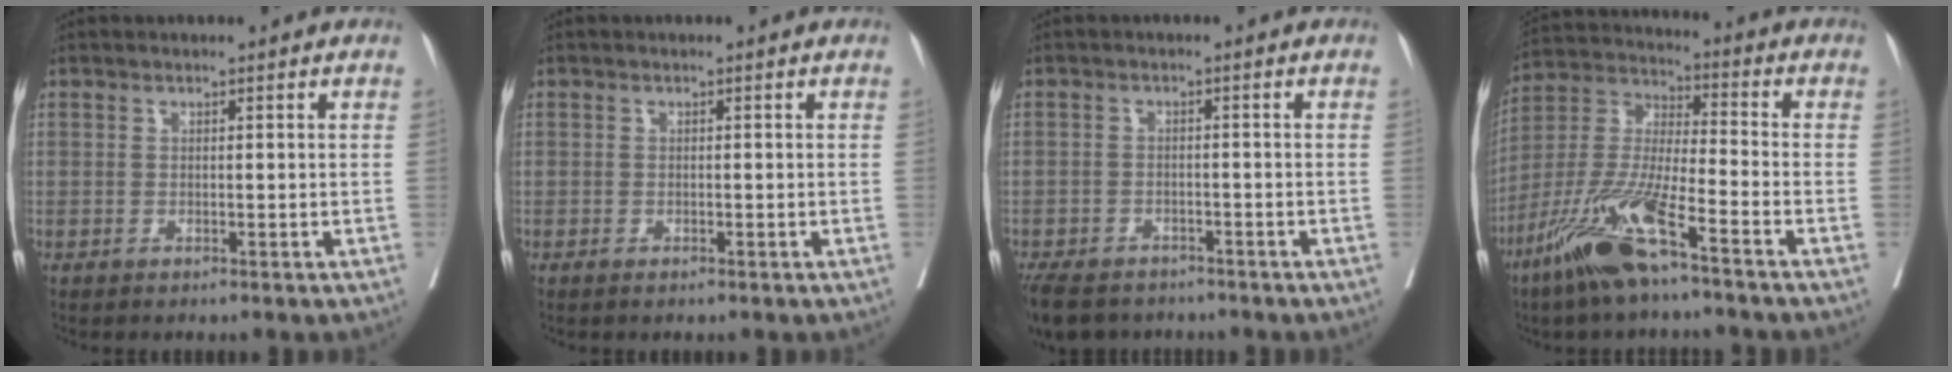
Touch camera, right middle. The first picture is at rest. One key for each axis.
{"total": 0.6, "fx": -0.4, "fy": 0.2, "fz": 0.4, "tx": -0.010, "ty": -0.002, "tz": -0.004}
{"total": 9.3, "fx": -7.1, "fy": 4.7, "fz": 3.6, "tx": -0.081, "ty": -0.016, "tz": -0.103}
{"total": 14.0, "fx": -8.5, "fy": 1.5, "fz": 11.0, "tx": -0.238, "ty": -0.027, "tz": -0.170}